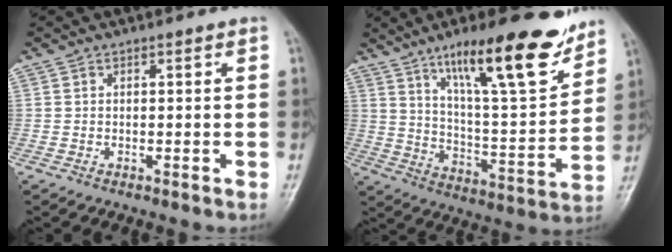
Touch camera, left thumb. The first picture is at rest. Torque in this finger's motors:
{"motor_torque": [1.94, 1.95, 1.45, -1.32, 0.08]}